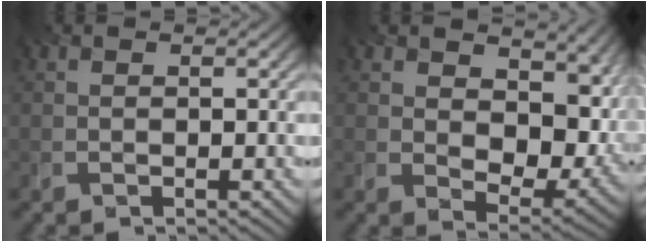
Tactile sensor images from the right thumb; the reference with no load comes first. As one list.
[{"total": 11.0, "force": [1.8, 6.7, 8.4], "torque": [-0.156, -0.023, 0.040]}]